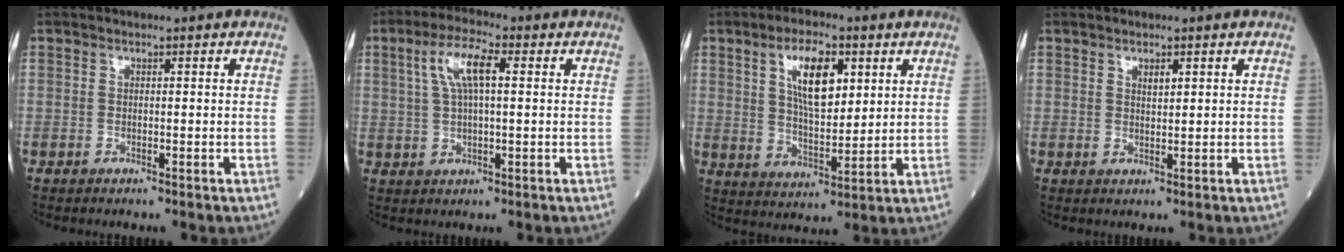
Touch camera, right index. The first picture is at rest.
{"total": 6.8, "force": [2.0, 1.6, 6.3], "torque": [-0.130, 0.018, 0.038]}
{"total": 9.2, "force": [3.6, 3.3, 7.8], "torque": [-0.142, 0.004, 0.068]}
{"total": 1.3, "force": [0.8, 0.4, 0.9], "torque": [-0.017, -0.001, 0.015]}